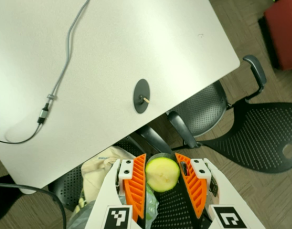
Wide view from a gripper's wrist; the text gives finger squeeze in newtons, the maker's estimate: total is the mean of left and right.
{"total": 8.3, "left": 8.2, "right": 8.5}